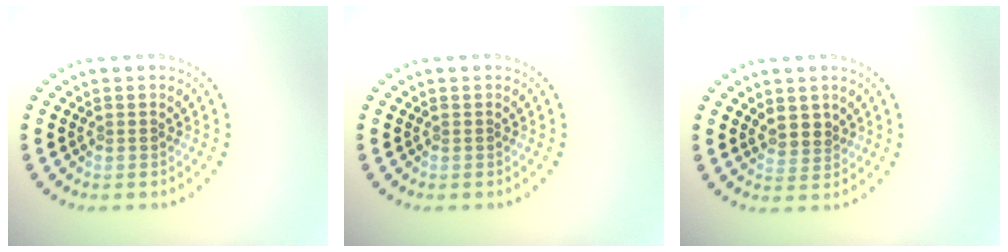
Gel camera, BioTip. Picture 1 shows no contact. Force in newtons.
{"total": 0.0}
{"total": 1.7, "press": 1.3, "slide": 1.1}